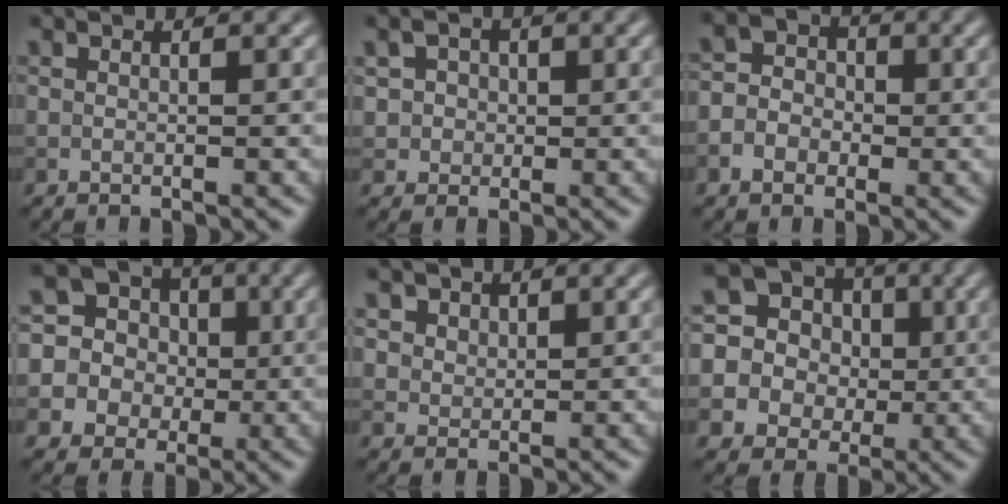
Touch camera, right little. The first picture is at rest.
{"total": 2.3, "force": [0.6, 2.0, 1.0], "torque": [-0.015, 0.010, 0.009]}
{"total": 3.7, "force": [-0.9, 3.2, 1.6], "torque": [-0.003, 0.006, -0.025]}
{"total": 11.1, "force": [2.0, 10.3, 3.5], "torque": [-0.119, 0.033, 0.020]}
{"total": 3.5, "force": [2.1, 2.5, 1.4], "torque": [-0.046, 0.000, 0.042]}
{"total": 14.9, "force": [2.9, 13.7, 5.0], "torque": [-0.151, 0.027, 0.035]}